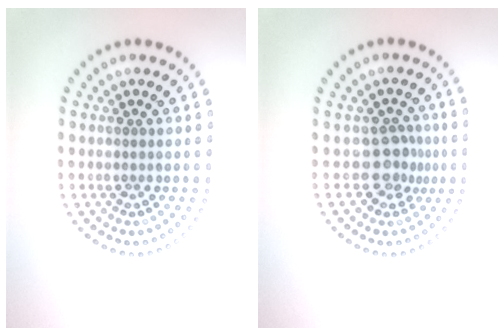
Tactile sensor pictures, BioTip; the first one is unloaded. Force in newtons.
{"total": 2.7, "press": 2.0, "slide": 1.7}